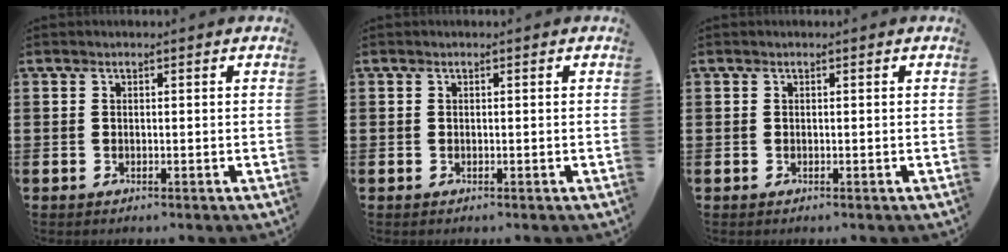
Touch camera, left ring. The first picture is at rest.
{"total": 0.0}
{"total": 0.0}